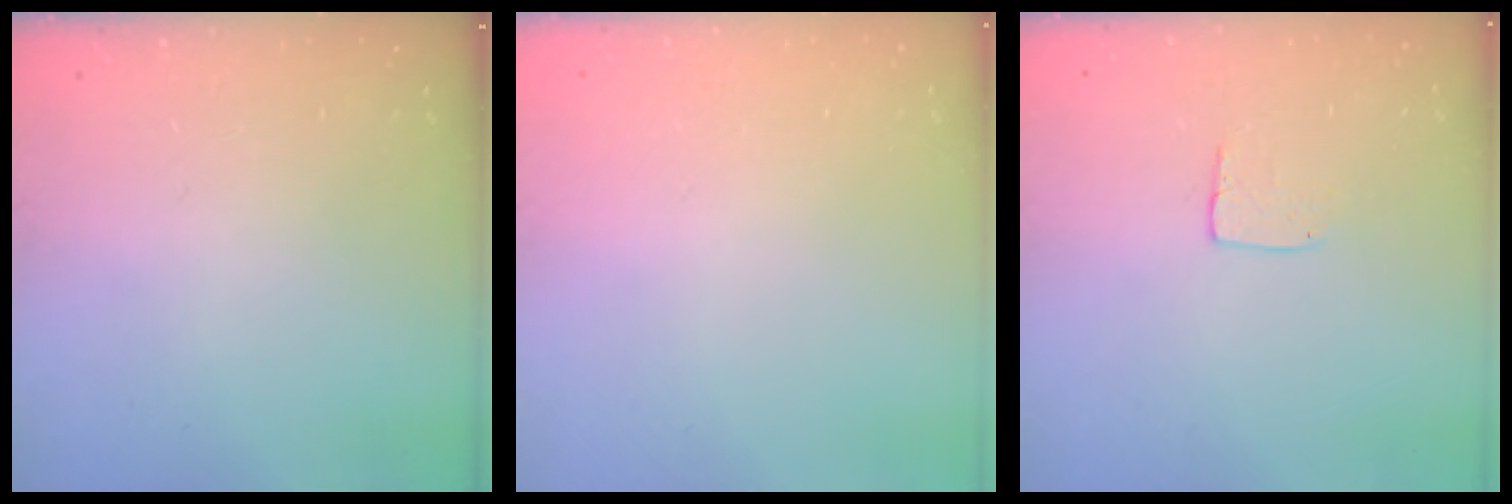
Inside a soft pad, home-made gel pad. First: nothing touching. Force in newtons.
{"total": 0.0}
{"total": 5.6, "press": 5.6, "slide": 0.2}